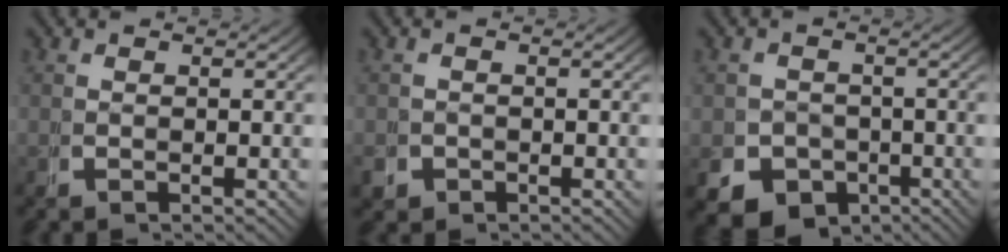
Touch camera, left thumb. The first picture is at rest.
{"total": 2.1, "force": [-1.4, 1.6, 0.2], "torque": [-0.010, -0.017, -0.020]}
{"total": 8.6, "force": [-4.6, 6.6, 3.0], "torque": [-0.053, -0.037, -0.069]}